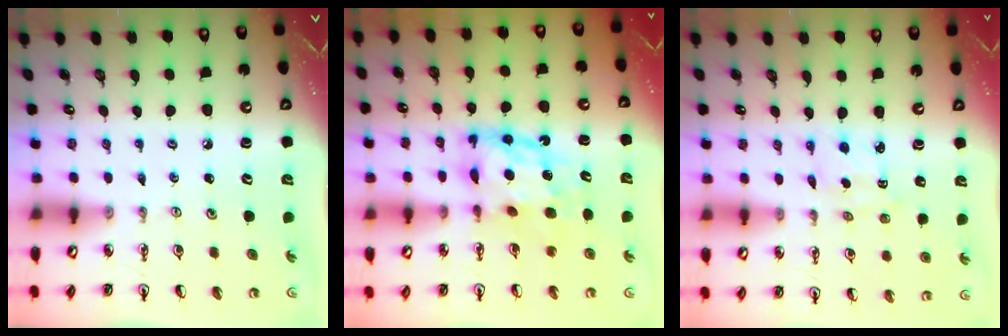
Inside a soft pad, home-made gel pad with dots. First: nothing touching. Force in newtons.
{"total": 10.5, "press": 10.5, "slide": 1.0}
{"total": 2.2, "press": 2.1, "slide": 0.5}